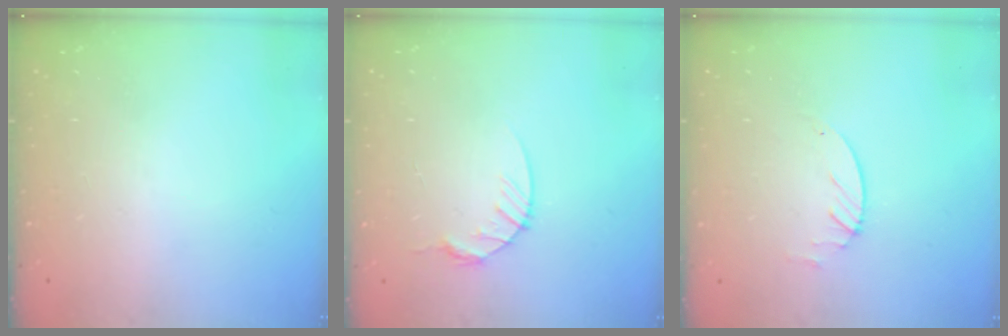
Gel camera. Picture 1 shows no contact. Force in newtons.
{"total": 5.1, "press": 5.0, "slide": 0.6}
{"total": 1.9, "press": 1.9, "slide": 0.3}